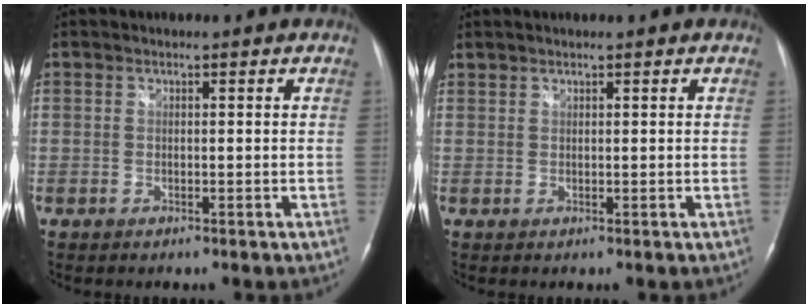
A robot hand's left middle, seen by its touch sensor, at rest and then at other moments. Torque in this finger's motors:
{"motor_torque": [0.21, -0.57, 0.63, 0.21]}